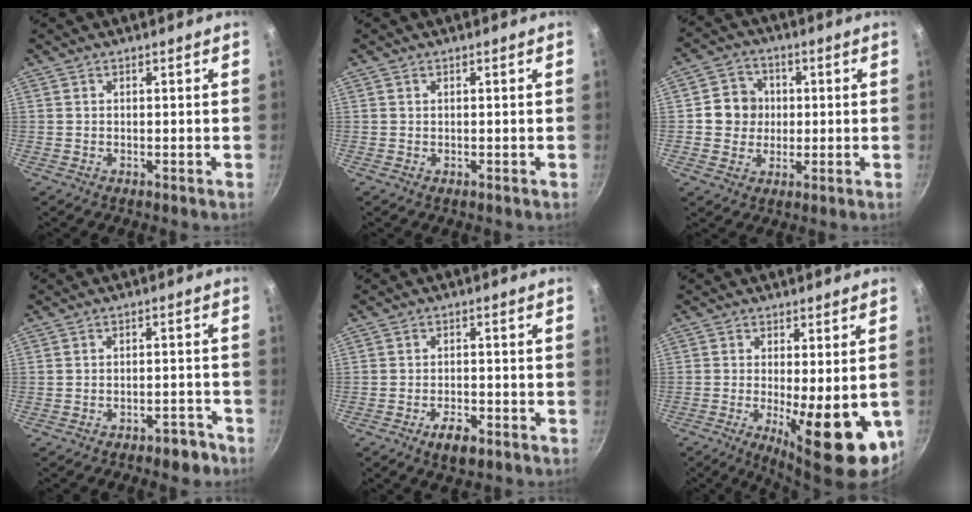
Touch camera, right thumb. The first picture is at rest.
{"total": 0.0}
{"total": 7.4, "force": [0.5, 7.0, 2.5], "torque": [-0.003, 0.008, -0.003]}
{"total": 4.2, "force": [-3.1, 2.1, 2.0], "torque": [-0.008, 0.040, -0.024]}
{"total": 4.7, "force": [-2.8, 2.2, 3.2], "torque": [-0.045, 0.016, -0.045]}
{"total": 15.1, "force": [-3.6, 4.9, 13.8], "torque": [-0.178, -0.015, -0.039]}